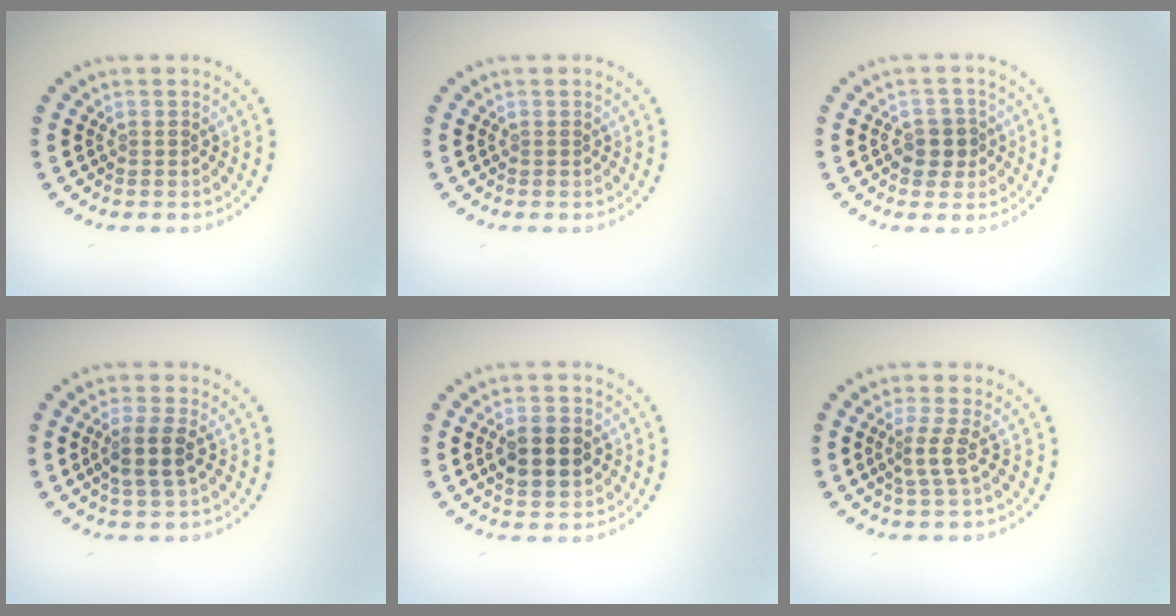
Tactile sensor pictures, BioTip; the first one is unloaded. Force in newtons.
{"total": 0.0}
{"total": 2.3, "press": 2.1, "slide": 0.8}
{"total": 2.8, "press": 2.5, "slide": 1.1}
{"total": 4.0, "press": 4.0, "slide": 0.2}
{"total": 2.1, "press": 1.5, "slide": 1.5}